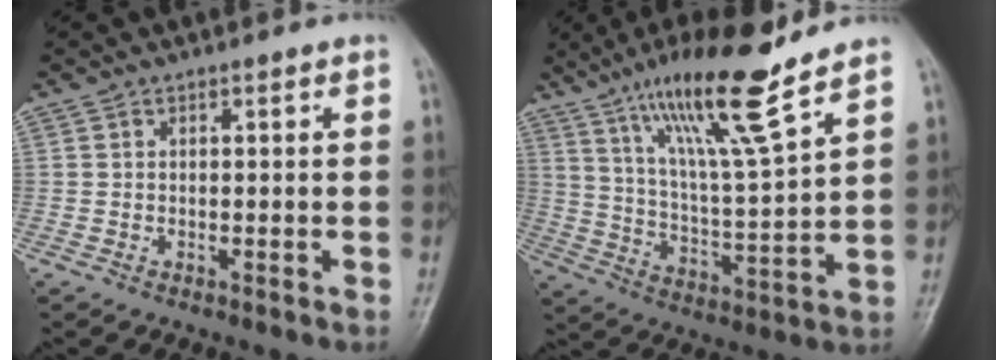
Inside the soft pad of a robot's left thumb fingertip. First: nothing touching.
{"total": 16.7, "force": [11.7, 1.4, 11.8], "torque": [-0.199, -0.062, 0.209]}